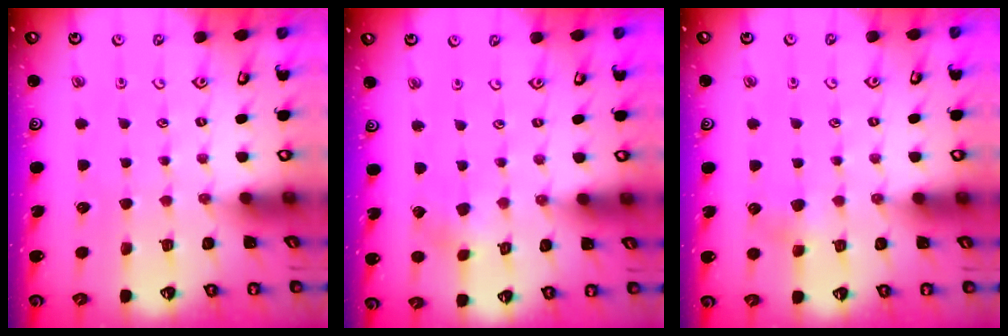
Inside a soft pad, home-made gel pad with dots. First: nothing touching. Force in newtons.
{"total": 2.4, "press": 2.4, "slide": 0.3}
{"total": 4.0, "press": 4.0, "slide": 0.2}